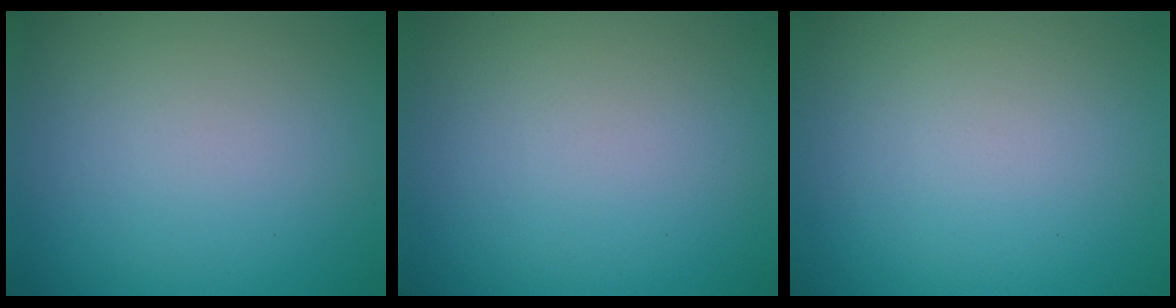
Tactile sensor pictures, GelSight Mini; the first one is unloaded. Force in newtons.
{"total": 0.0}
{"total": 0.0}